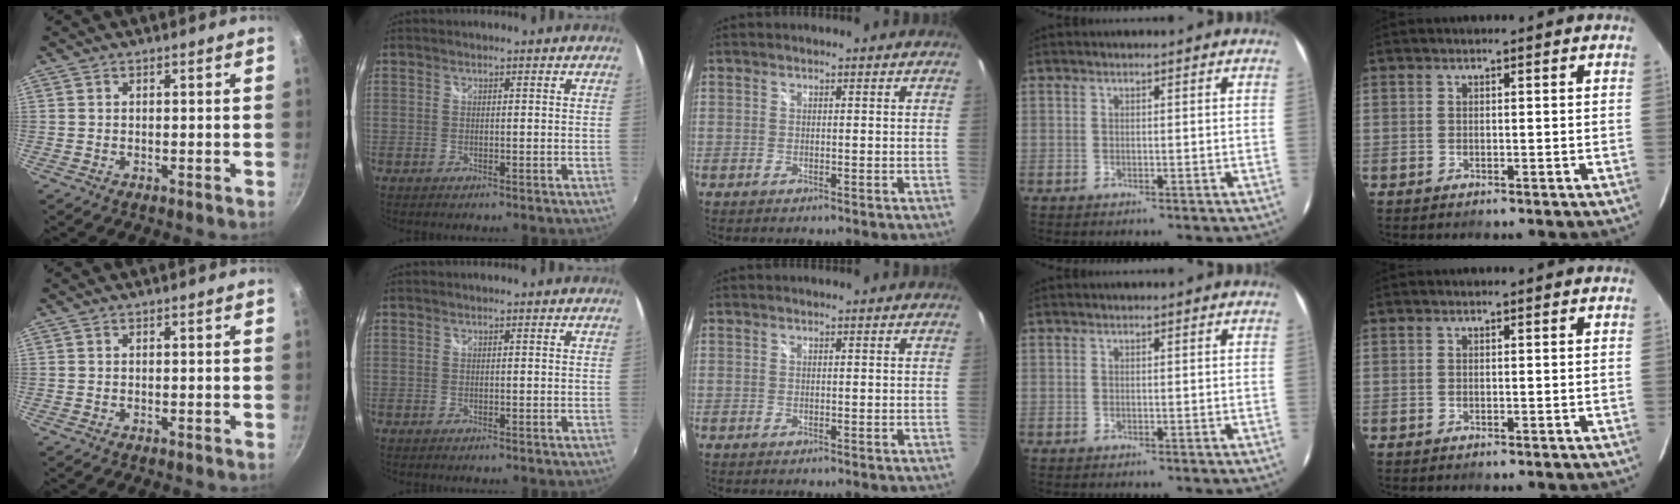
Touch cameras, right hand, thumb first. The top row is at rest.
{}